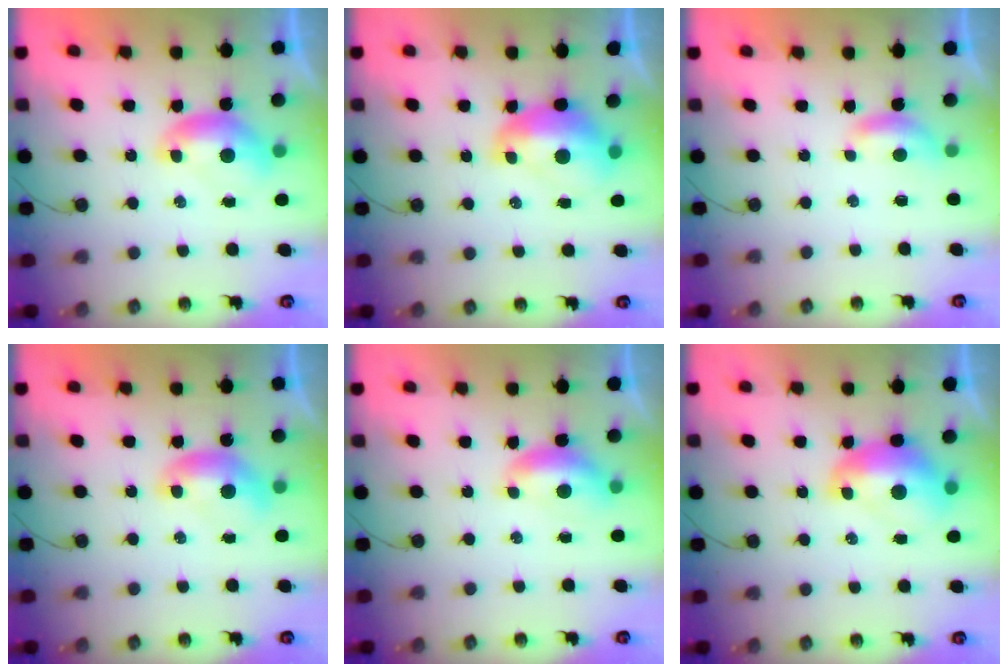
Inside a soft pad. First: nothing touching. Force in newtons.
{"total": 2.5, "press": 2.4, "slide": 0.8}
{"total": 1.5, "press": 1.4, "slide": 0.4}
{"total": 0.0}
{"total": 0.6, "press": 0.0, "slide": 0.6}
{"total": 2.8, "press": 2.7, "slide": 0.7}